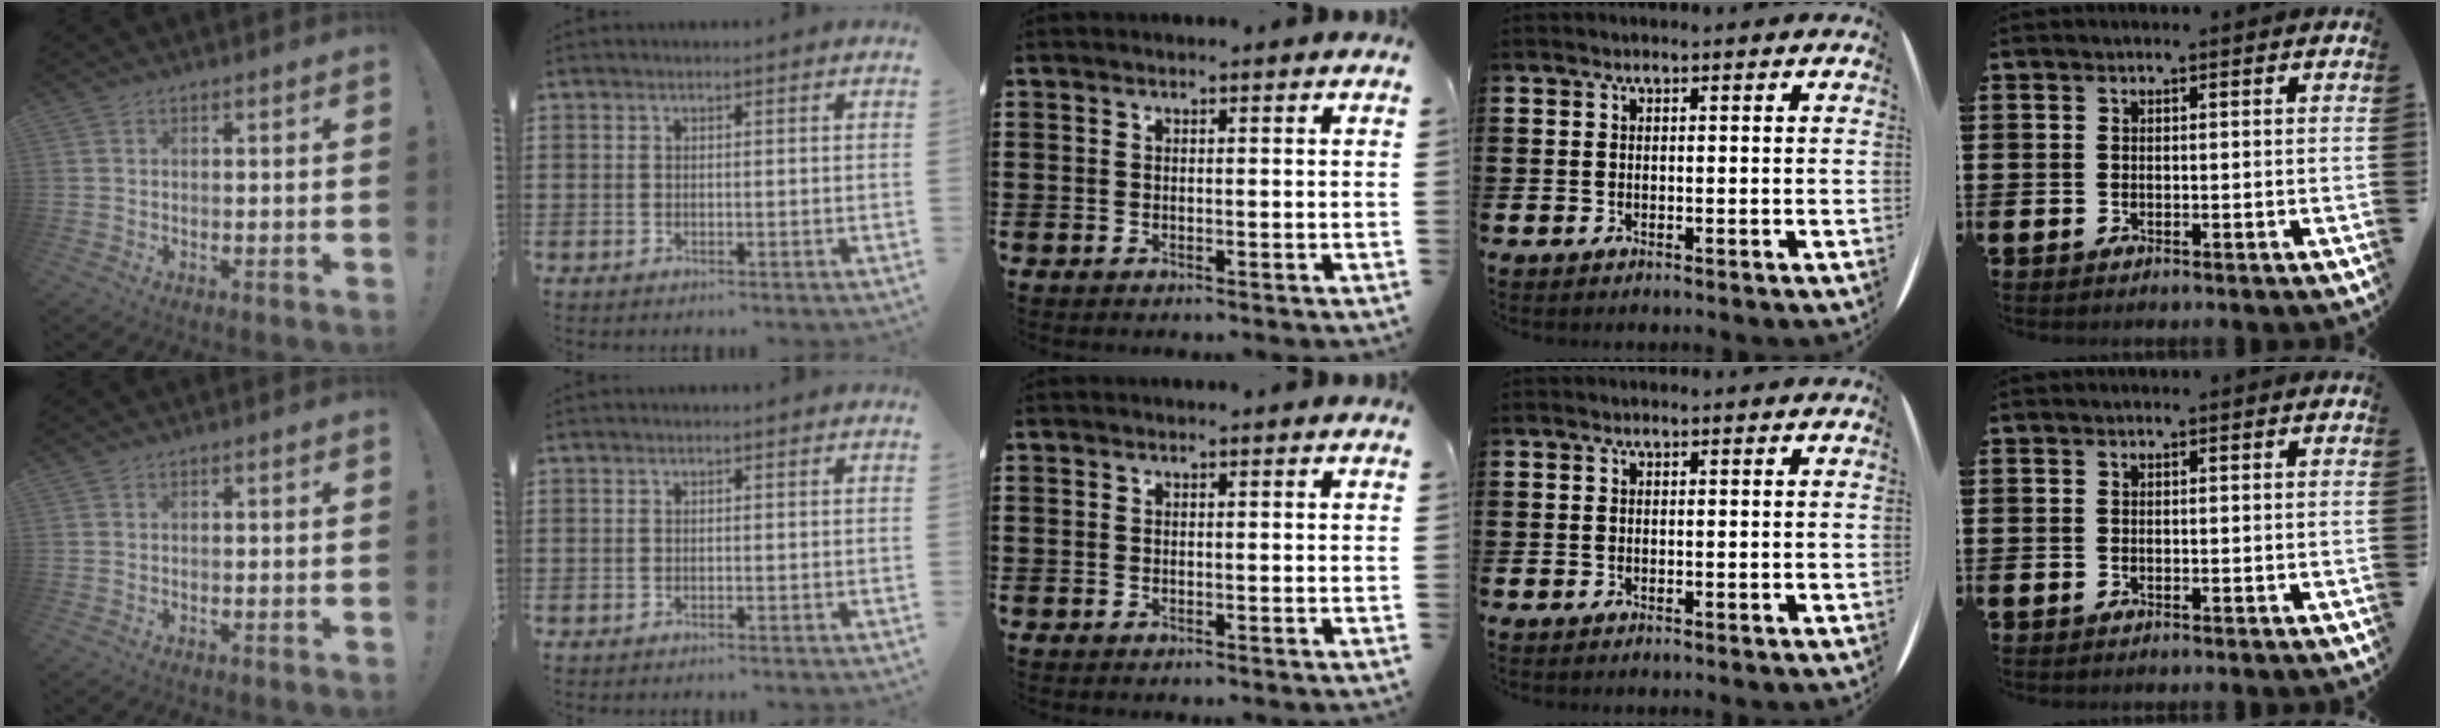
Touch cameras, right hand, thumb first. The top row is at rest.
{}